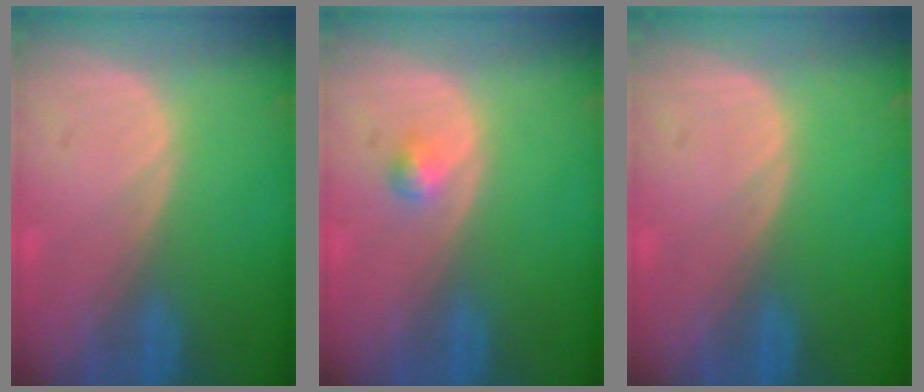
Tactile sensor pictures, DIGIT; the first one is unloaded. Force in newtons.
{"total": 1.5, "press": 1.5, "slide": 0.3}
{"total": 0.0}